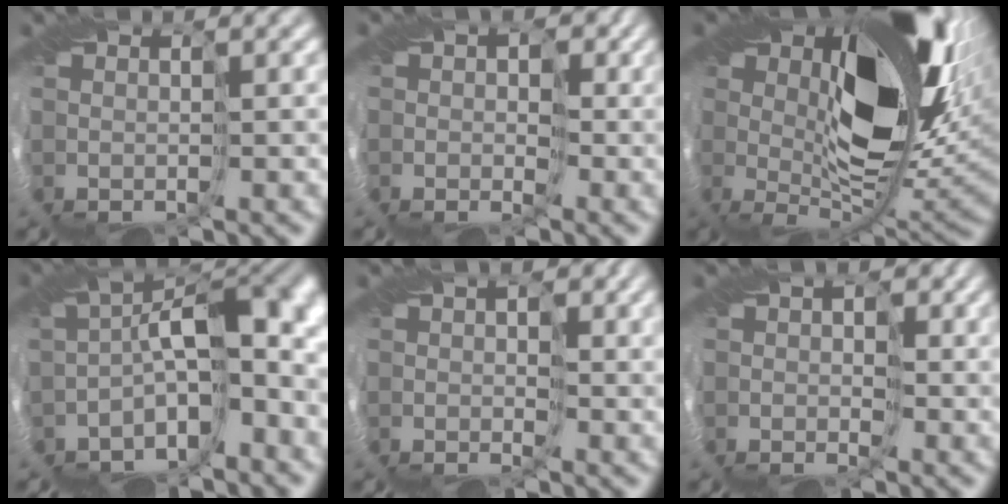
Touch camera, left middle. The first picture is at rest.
{"total": 2.1, "force": [-0.7, 1.9, 0.6], "torque": [0.001, 0.003, -0.021]}
{"total": 16.2, "force": [3.4, 7.5, 13.9], "torque": [-0.198, -0.004, 0.049]}
{"total": 9.6, "force": [-2.7, 4.4, 8.1], "torque": [-0.109, 0.009, -0.053]}
{"total": 0.9, "force": [-0.7, 0.5, 0.1], "torque": [0.004, -0.002, -0.017]}
{"total": 1.4, "force": [-0.8, 1.1, 0.1], "torque": [0.006, -0.002, -0.021]}